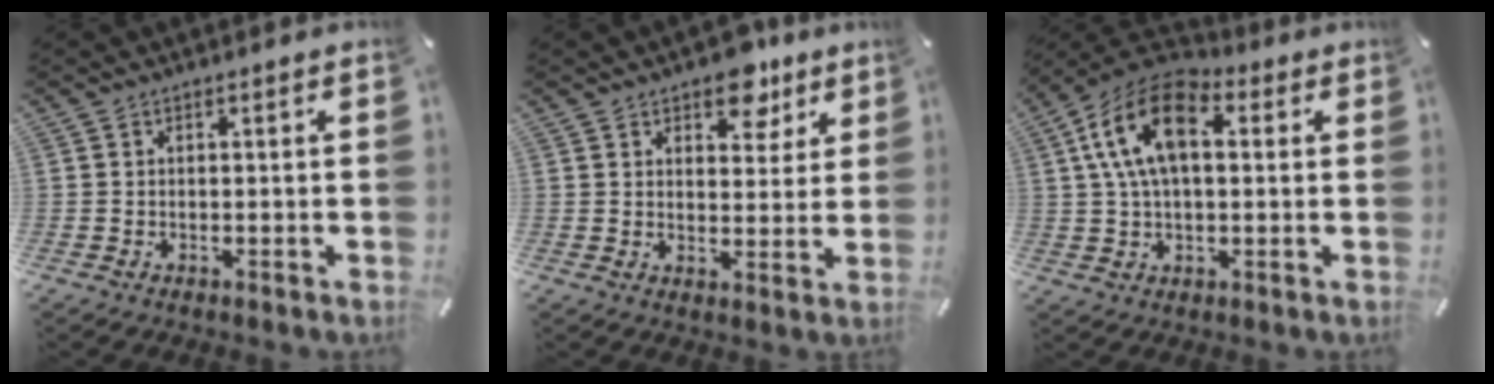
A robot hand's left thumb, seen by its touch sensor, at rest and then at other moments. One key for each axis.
{"total": 9.5, "fx": 6.7, "fy": 5.5, "fz": 4.0, "tx": -0.028, "ty": -0.041, "tz": 0.112}
{"total": 14.9, "fx": 4.0, "fy": 8.8, "fz": 11.4, "tx": -0.226, "ty": 0.009, "tz": 0.071}